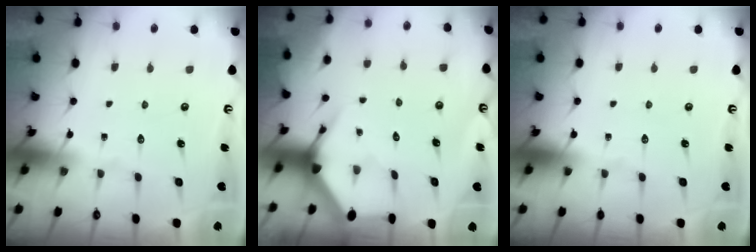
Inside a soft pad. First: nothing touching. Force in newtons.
{"total": 3.7, "press": 3.7, "slide": 0.5}
{"total": 0.0}